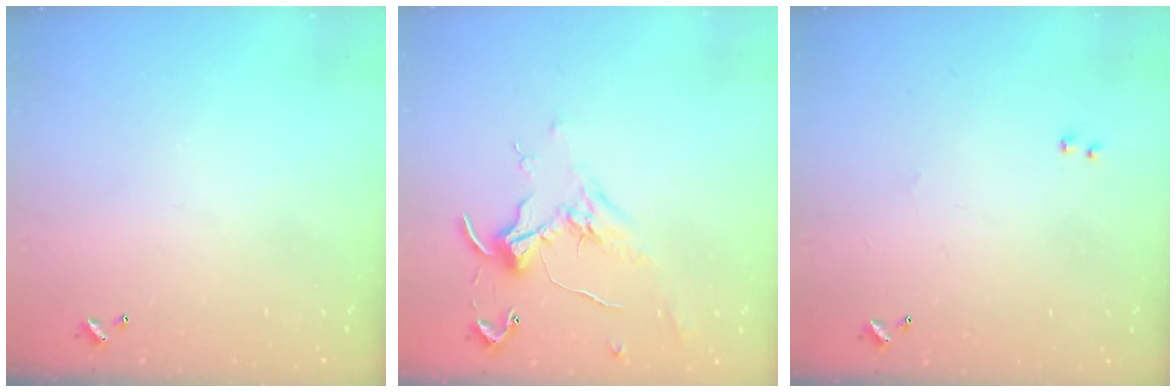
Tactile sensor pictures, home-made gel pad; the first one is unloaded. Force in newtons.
{"total": 0.7, "press": 0.3, "slide": 0.7}
{"total": 2.3, "press": 2.2, "slide": 0.8}